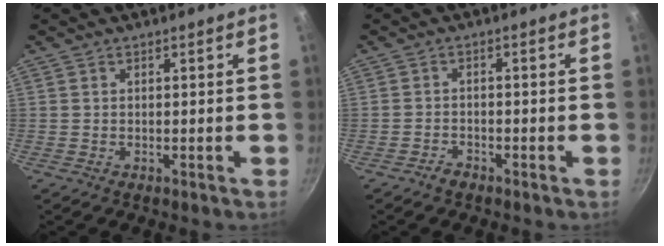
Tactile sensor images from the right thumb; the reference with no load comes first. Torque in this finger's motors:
{"motor_torque": [-0.20, 0.09, -0.27, 0.13, 0.02]}